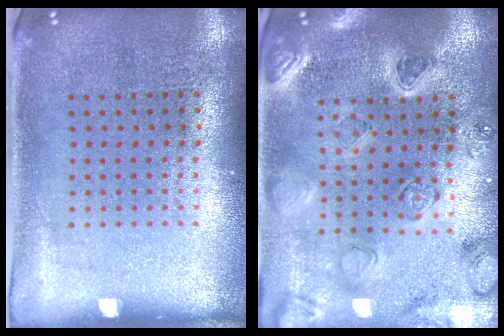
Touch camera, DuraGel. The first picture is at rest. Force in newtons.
{"total": 2.2, "press": 2.2, "slide": 0.2}